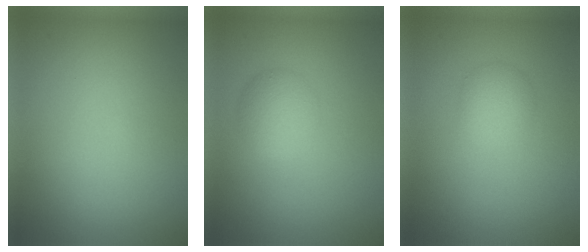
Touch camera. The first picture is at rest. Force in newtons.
{"total": 2.6, "press": 2.6, "slide": 0.1}
{"total": 2.0, "press": 2.0, "slide": 0.0}